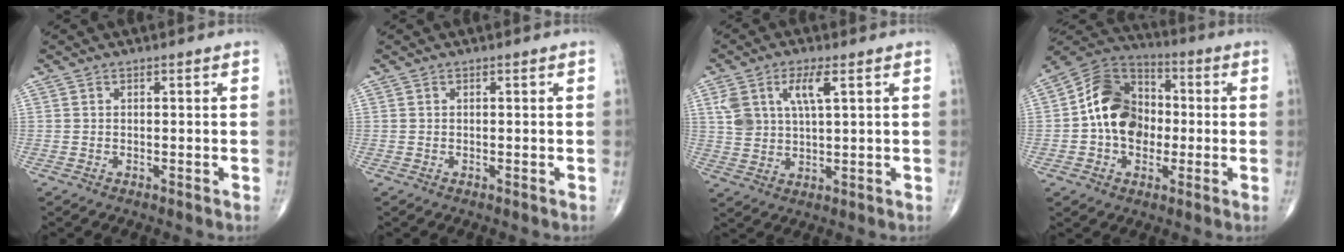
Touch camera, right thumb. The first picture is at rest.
{"total": 0.0}
{"total": 7.6, "force": [3.1, 3.0, 6.2], "torque": [-0.124, -0.004, 0.065]}
{"total": 14.3, "force": [-0.6, 10.9, 9.3], "torque": [-0.129, 0.033, -0.022]}